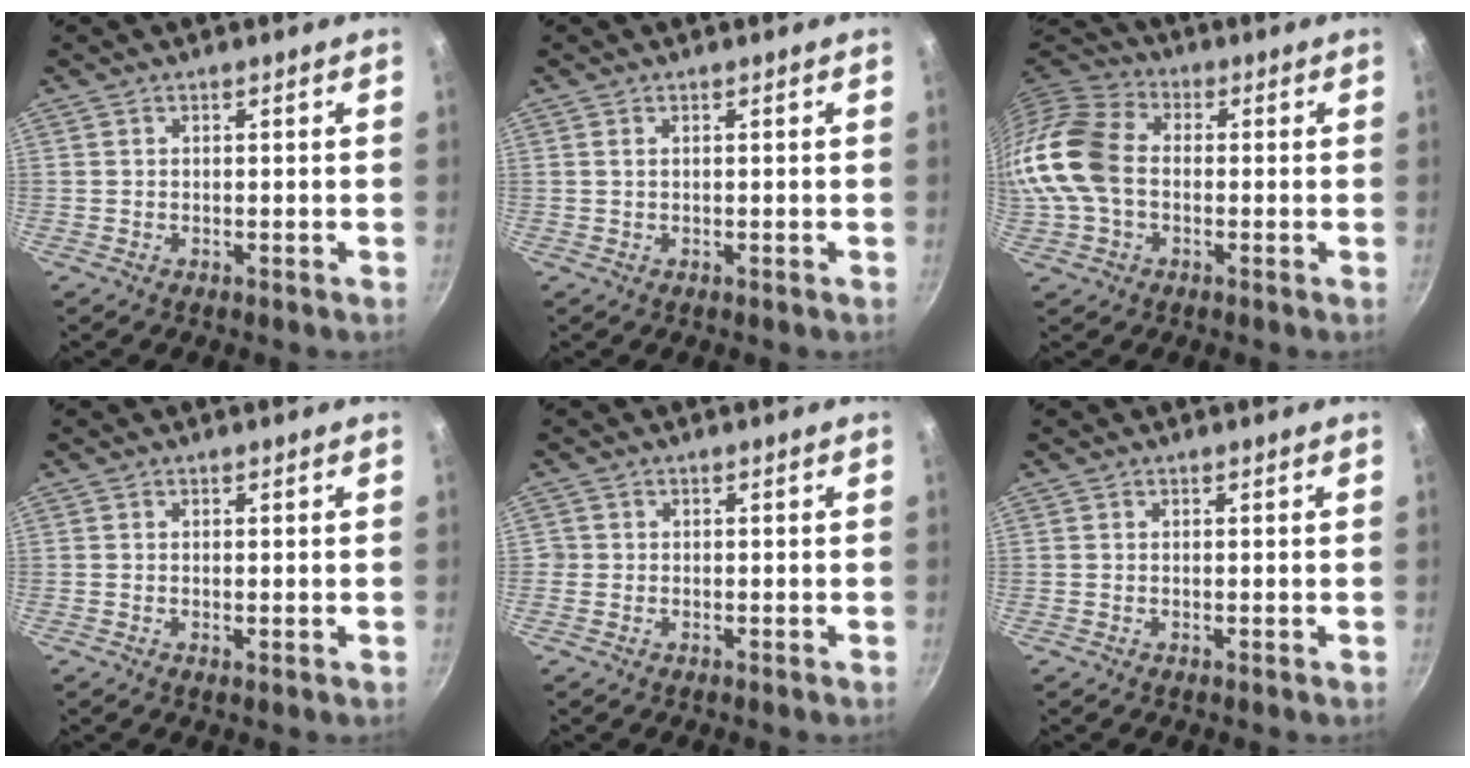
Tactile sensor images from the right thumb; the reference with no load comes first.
{"total": 0.6, "force": [0.2, 0.2, 0.5], "torque": [-0.010, 0.001, 0.004]}
{"total": 13.9, "force": [-1.0, 9.8, 9.8], "torque": [-0.181, 0.028, -0.037]}
{"total": 0.6, "force": [0.1, 0.2, 0.6], "torque": [-0.011, -0.003, 0.000]}
{"total": 0.9, "force": [-0.1, 0.9, 0.1], "torque": [0.003, 0.002, -0.005]}
{"total": 0.0}